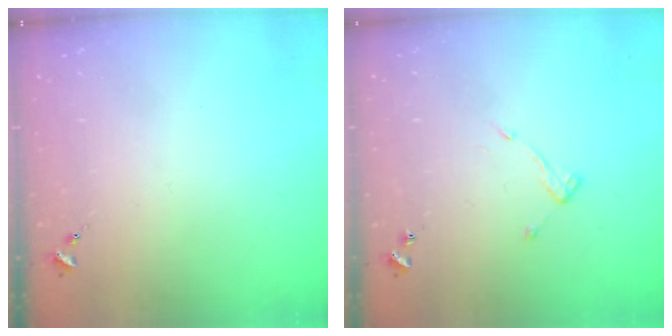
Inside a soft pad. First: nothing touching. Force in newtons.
{"total": 7.5, "press": 7.5, "slide": 0.5}